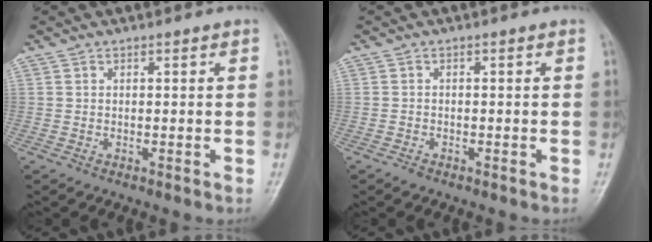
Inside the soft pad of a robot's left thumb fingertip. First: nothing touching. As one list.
[{"total": 0.9, "force": [-0.8, 0.4, 0.1], "torque": [-0.002, 0.001, -0.019]}]